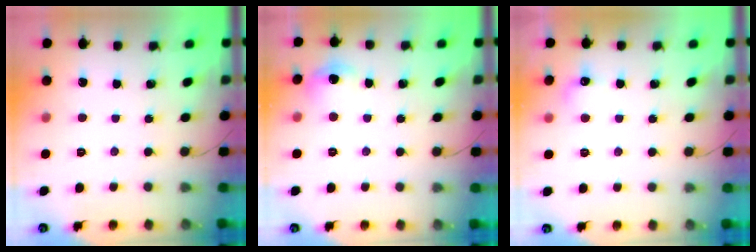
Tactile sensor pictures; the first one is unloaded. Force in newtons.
{"total": 7.9, "press": 7.6, "slide": 2.1}
{"total": 4.8, "press": 4.6, "slide": 1.3}